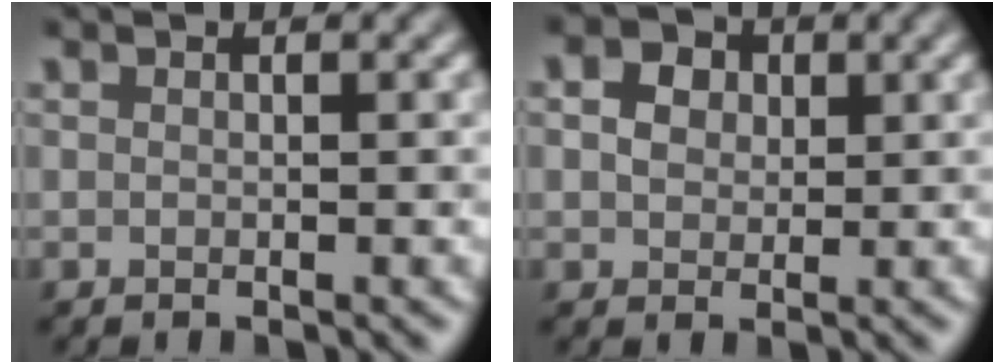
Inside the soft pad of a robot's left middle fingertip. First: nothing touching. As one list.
[{"total": 2.8, "force": [0.9, 2.2, 1.5], "torque": [-0.025, 0.003, 0.006]}]